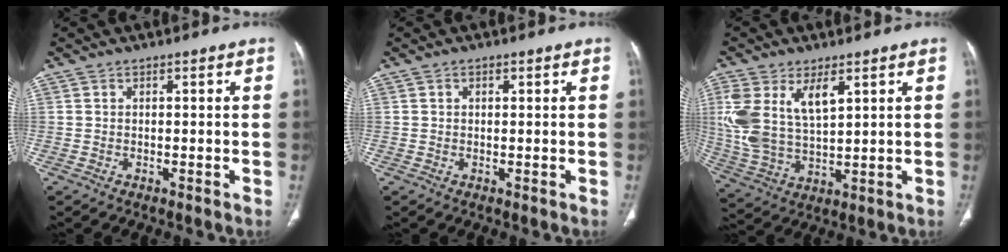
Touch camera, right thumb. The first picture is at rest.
{"total": 0.8, "force": [0.3, 0.5, 0.4], "torque": [-0.004, 0.000, 0.004]}
{"total": 13.3, "force": [5.0, 6.8, 10.3], "torque": [-0.218, -0.012, 0.111]}